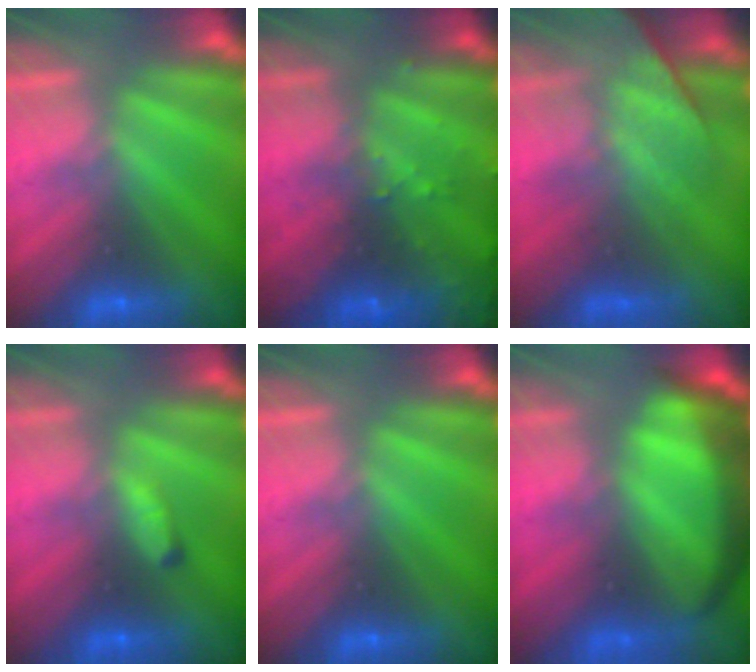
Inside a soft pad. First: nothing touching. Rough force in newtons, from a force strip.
{"total": 9.3}
{"total": 9.4}
{"total": 2.5}
{"total": 0.0}
{"total": 9.4}